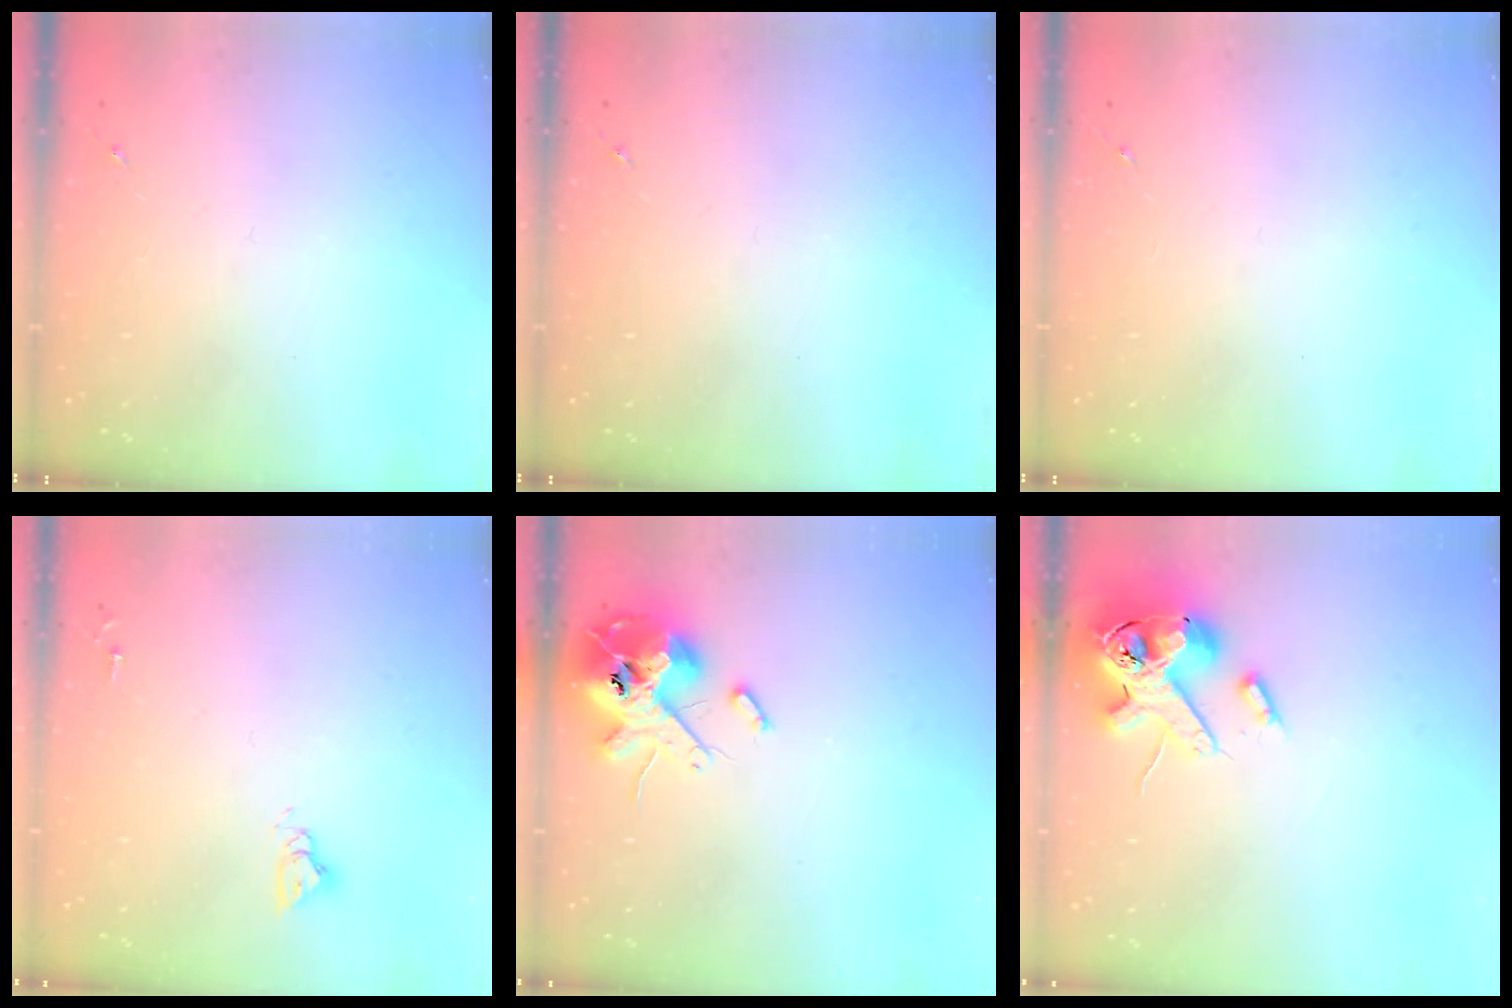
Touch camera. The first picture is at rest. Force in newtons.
{"total": 0.0}
{"total": 0.0}
{"total": 4.8, "press": 4.8, "slide": 0.3}
{"total": 14.3, "press": 14.0, "slide": 2.5}
{"total": 15.9, "press": 15.7, "slide": 2.7}